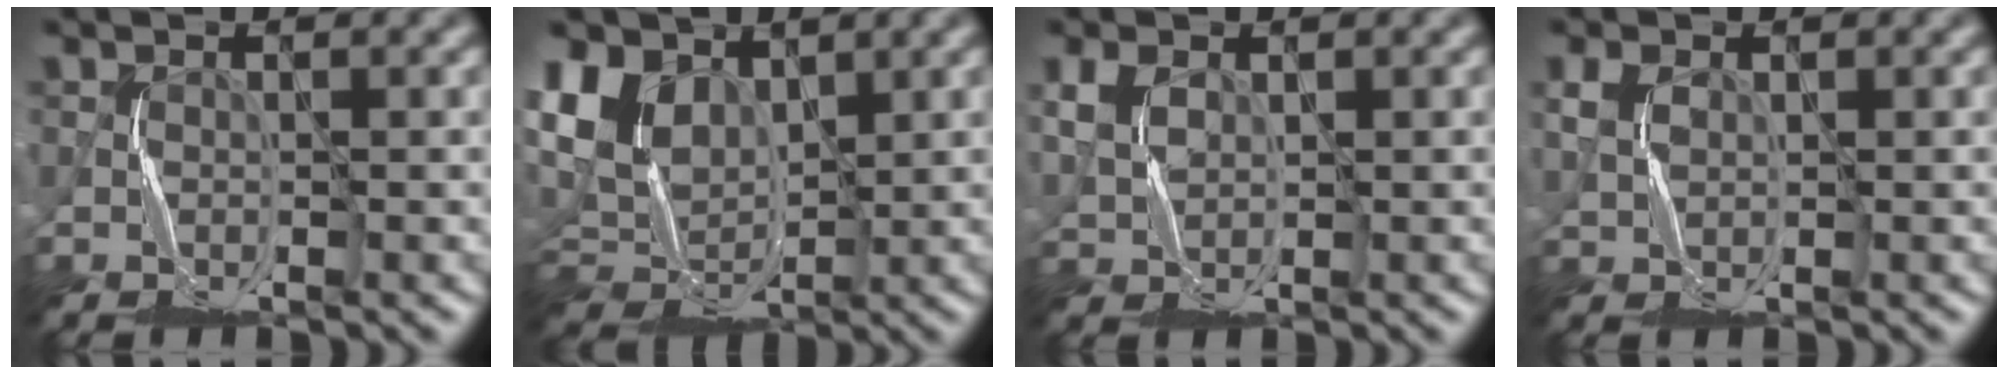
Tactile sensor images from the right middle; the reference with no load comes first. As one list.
[{"total": 6.4, "force": [2.3, 4.6, 3.8], "torque": [-0.099, -0.002, 0.042]}, {"total": 2.3, "force": [0.9, 1.6, 1.5], "torque": [-0.047, -0.002, 0.022]}, {"total": 1.3, "force": [0.5, 0.9, 0.7], "torque": [-0.025, -0.002, 0.015]}]